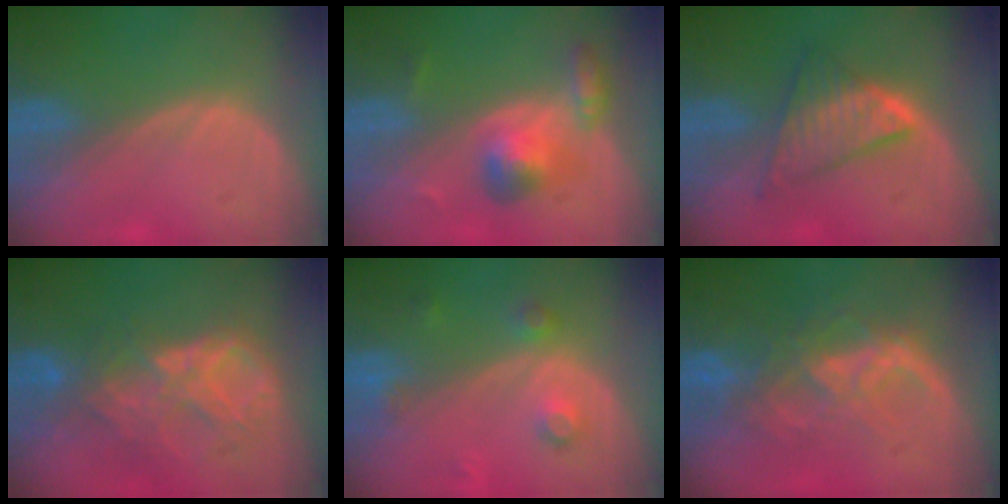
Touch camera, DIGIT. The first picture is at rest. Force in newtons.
{"total": 5.6, "press": 5.4, "slide": 1.5}
{"total": 6.7, "press": 6.6, "slide": 0.3}
{"total": 9.2, "press": 7.8, "slide": 4.8}
{"total": 3.8, "press": 3.3, "slide": 1.7}
{"total": 8.8, "press": 7.5, "slide": 4.7}